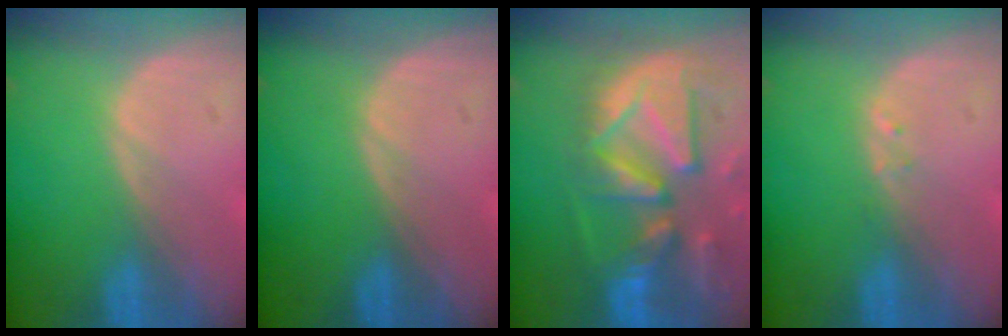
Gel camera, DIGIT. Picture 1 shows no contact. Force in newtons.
{"total": 0.0}
{"total": 13.3, "press": 11.4, "slide": 6.7}
{"total": 0.6, "press": 0.6, "slide": 0.1}